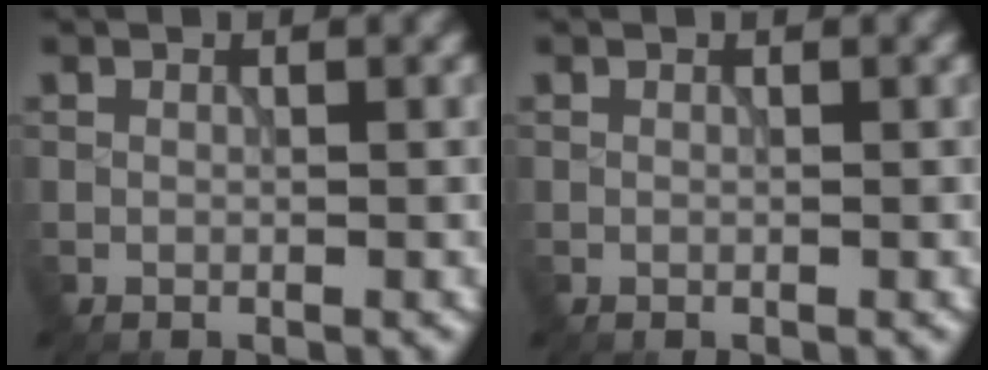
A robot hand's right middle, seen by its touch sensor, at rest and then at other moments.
{"total": 0.0}